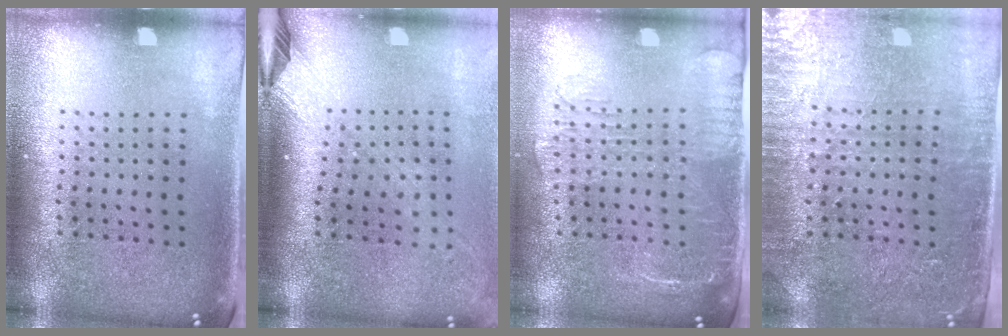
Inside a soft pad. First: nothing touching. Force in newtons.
{"total": 2.4, "press": 1.8, "slide": 1.6}
{"total": 2.0, "press": 1.7, "slide": 1.0}
{"total": 3.5, "press": 3.1, "slide": 1.5}